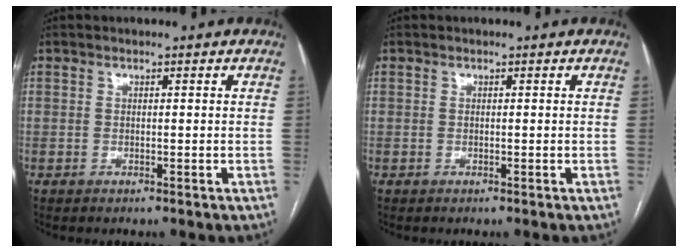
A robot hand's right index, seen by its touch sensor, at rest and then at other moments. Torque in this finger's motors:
{"motor_torque": [-0.03, 0.03, 0.00, 0.00]}